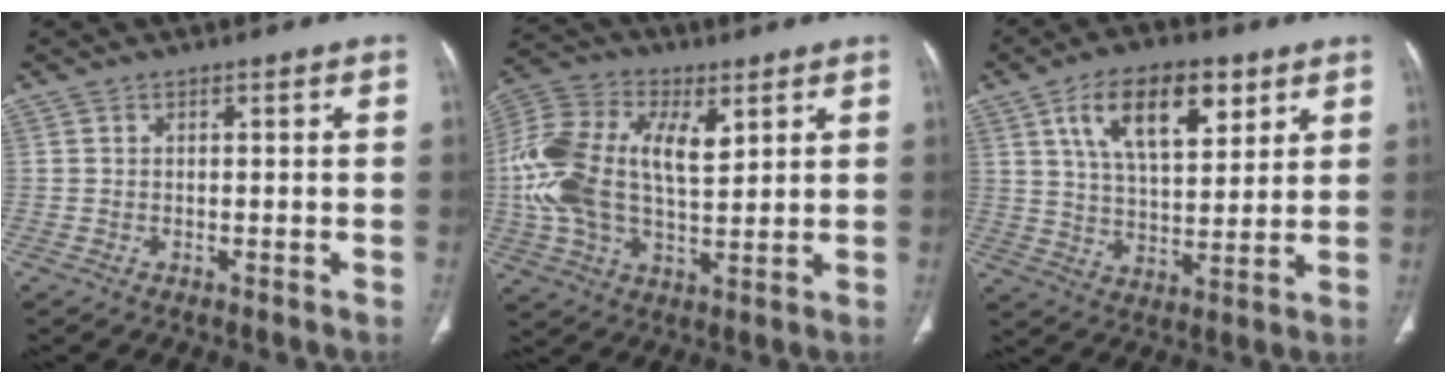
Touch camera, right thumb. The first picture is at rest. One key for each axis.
{"total": 17.9, "fx": 3.8, "fy": 10.2, "fz": 14.3, "tx": -0.287, "ty": 0.008, "tz": 0.065}
{"total": 14.9, "fx": 6.9, "fy": 7.3, "fz": 11.0, "tx": -0.150, "ty": -0.022, "tz": 0.121}